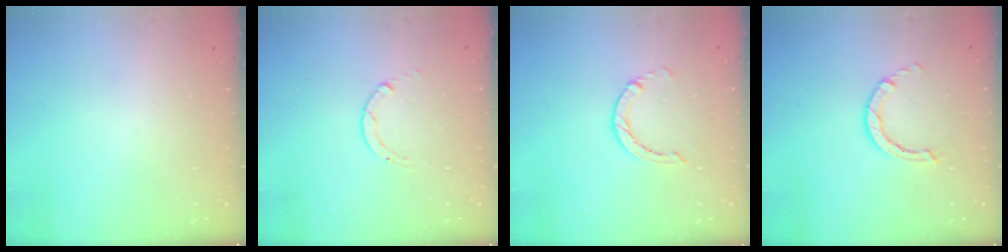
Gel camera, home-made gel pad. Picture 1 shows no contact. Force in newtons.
{"total": 0.8, "press": 0.7, "slide": 0.1}
{"total": 1.2, "press": 1.2, "slide": 0.2}
{"total": 2.8, "press": 2.8, "slide": 0.2}